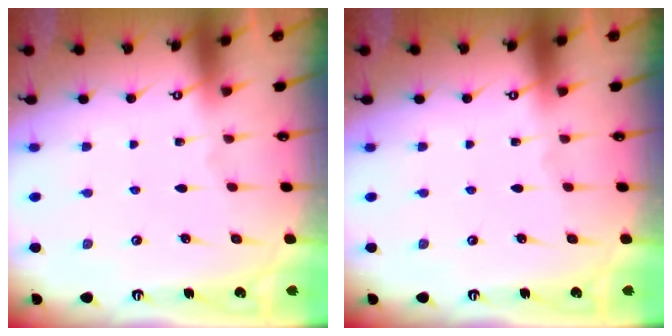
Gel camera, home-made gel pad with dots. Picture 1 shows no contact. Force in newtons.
{"total": 0.0}